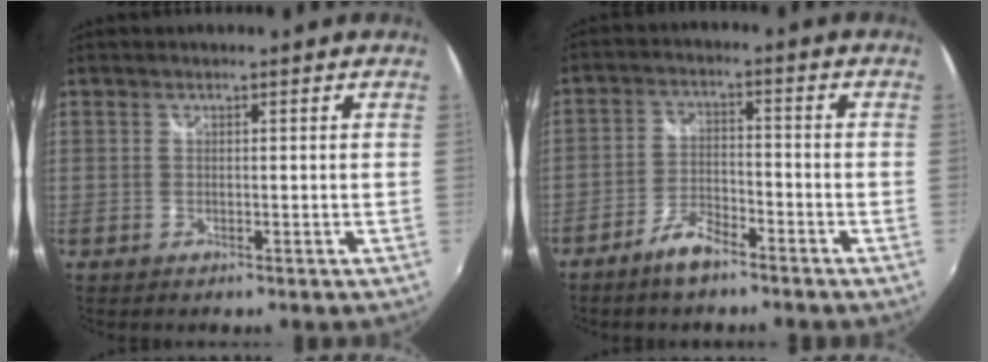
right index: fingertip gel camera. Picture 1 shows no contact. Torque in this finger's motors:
{"motor_torque": [0.35, -0.38, 0.23, 0.02]}